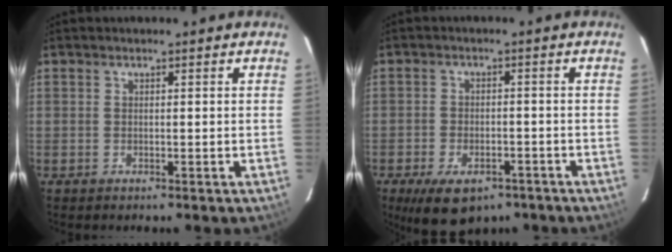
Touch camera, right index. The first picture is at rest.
{"total": 11.1, "force": [-7.2, 5.8, 6.2], "torque": [-0.131, -0.016, -0.105]}